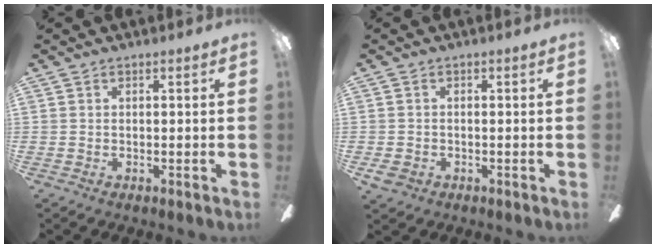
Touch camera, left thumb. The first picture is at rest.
{"total": 2.6, "force": [-1.2, 2.1, 1.0], "torque": [-0.023, 0.004, -0.023]}